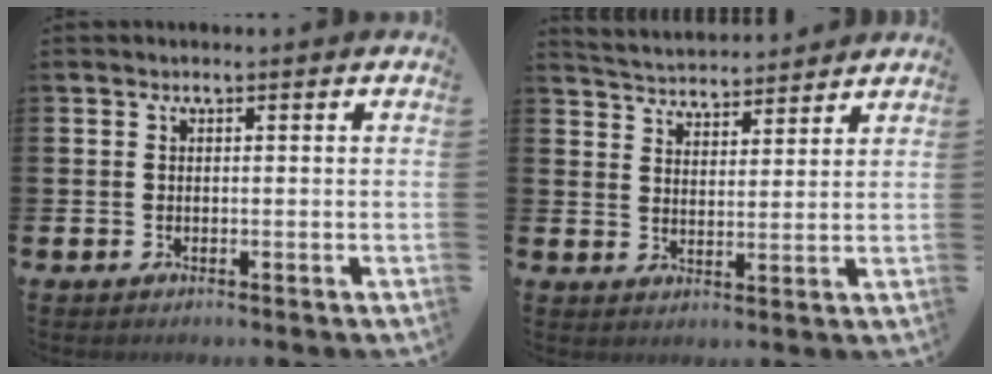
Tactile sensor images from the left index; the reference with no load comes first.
{"total": 4.5, "force": [4.5, 0.4, -0.4], "torque": [-0.006, -0.031, 0.079]}